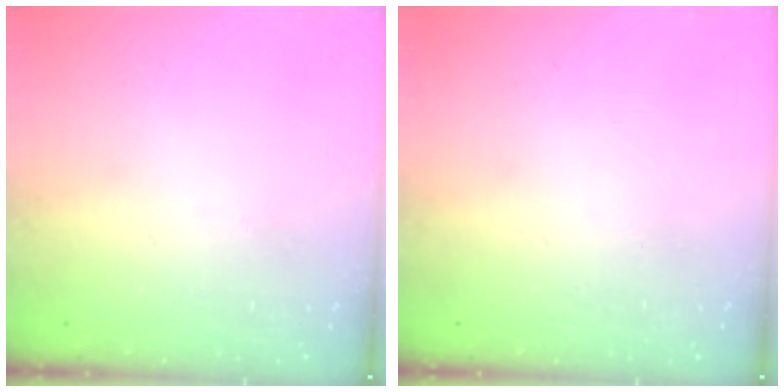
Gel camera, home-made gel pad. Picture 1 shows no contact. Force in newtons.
{"total": 0.0}